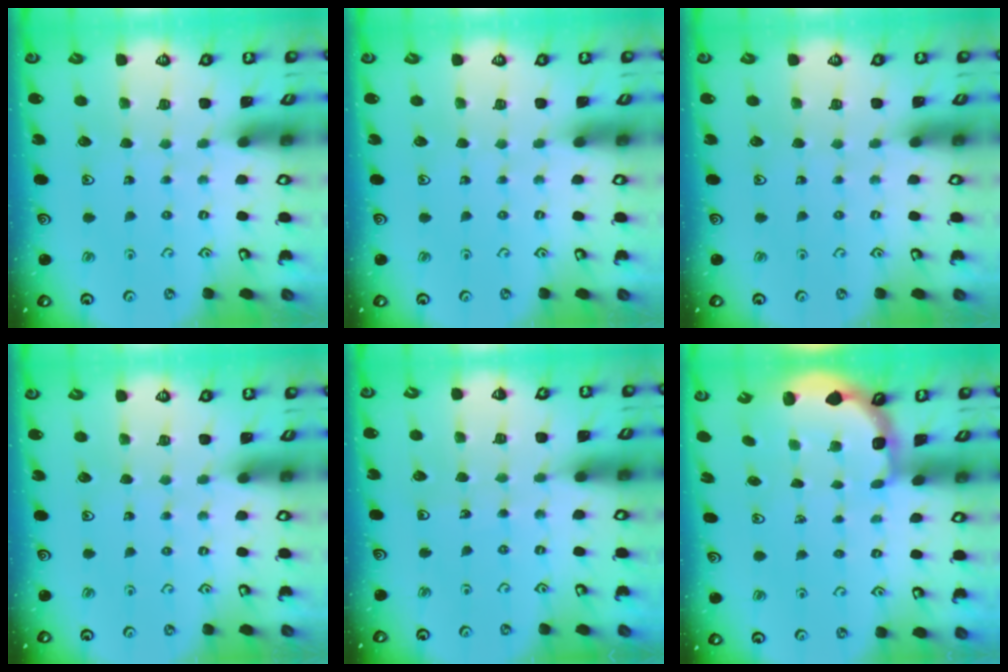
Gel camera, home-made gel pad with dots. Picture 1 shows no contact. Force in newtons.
{"total": 0.0}
{"total": 0.0}
{"total": 0.0}
{"total": 4.3, "press": 4.0, "slide": 1.4}
{"total": 2.7, "press": 2.1, "slide": 1.7}